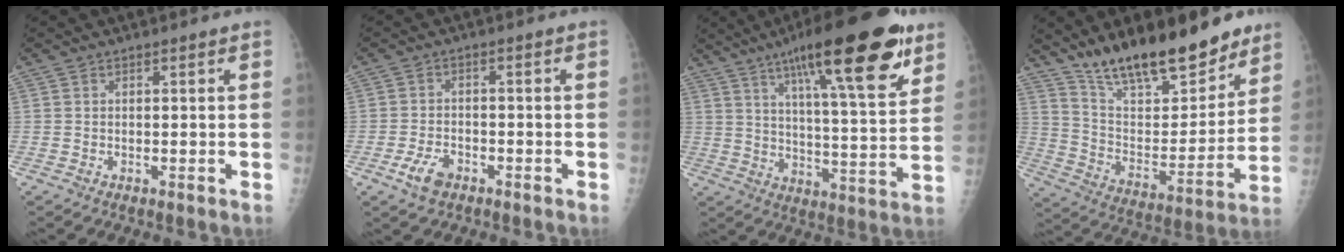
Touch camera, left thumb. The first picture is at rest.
{"total": 4.4, "force": [-2.5, 2.5, 2.5], "torque": [-0.047, 0.010, -0.044]}
{"total": 24.2, "force": [13.9, 5.5, 19.1], "torque": [-0.270, -0.037, 0.211]}
{"total": 22.7, "force": [17.3, 8.1, 12.3], "torque": [-0.155, -0.092, 0.288]}